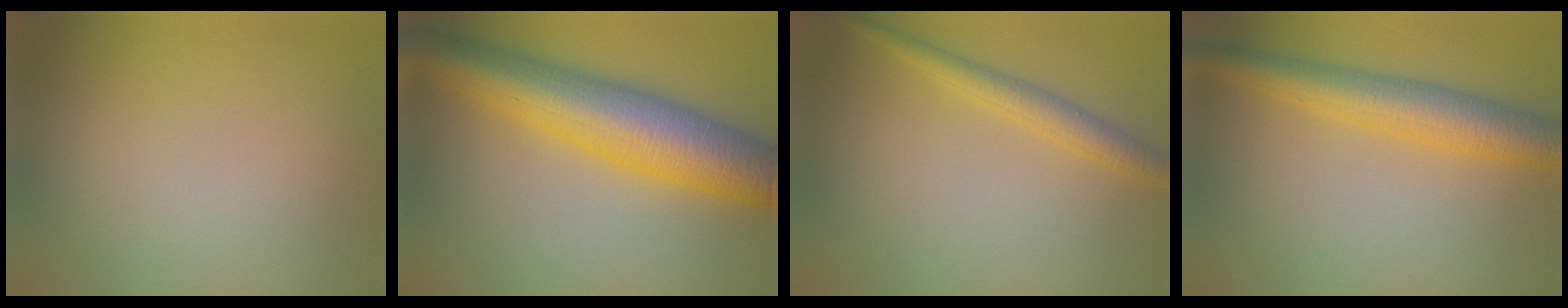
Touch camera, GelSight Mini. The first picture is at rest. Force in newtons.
{"total": 10.5, "press": 10.5, "slide": 0.2}
{"total": 2.6, "press": 2.6, "slide": 0.1}
{"total": 5.9, "press": 5.9, "slide": 0.1}